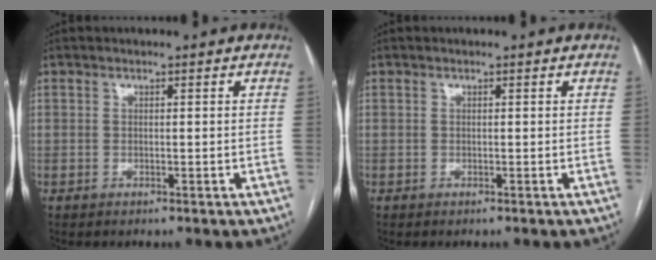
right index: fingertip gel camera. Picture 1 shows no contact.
{"total": 0.0}